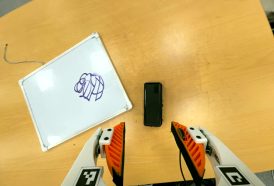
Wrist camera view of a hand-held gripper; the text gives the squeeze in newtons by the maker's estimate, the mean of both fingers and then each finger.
{"total": 0.0}